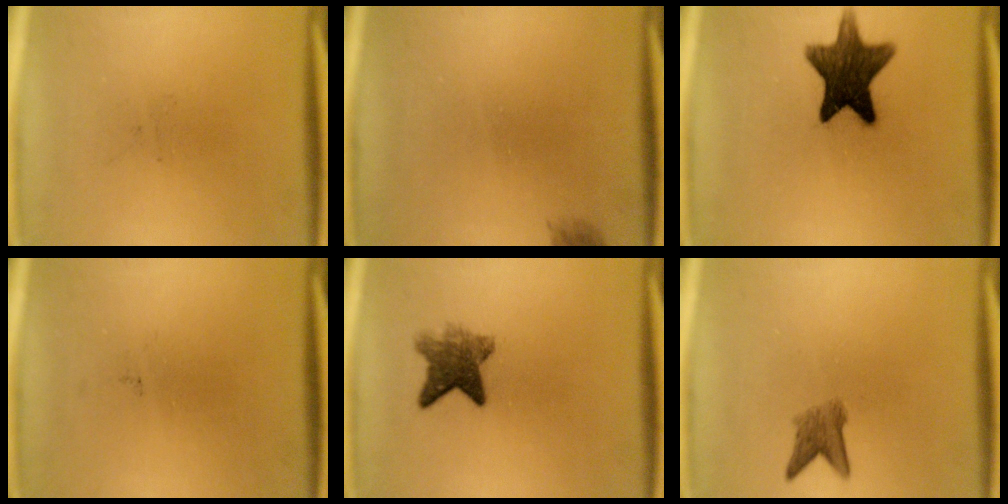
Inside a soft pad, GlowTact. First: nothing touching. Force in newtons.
{"total": 1.1}
{"total": 12.5}
{"total": 0.0}
{"total": 5.6}
{"total": 3.0}